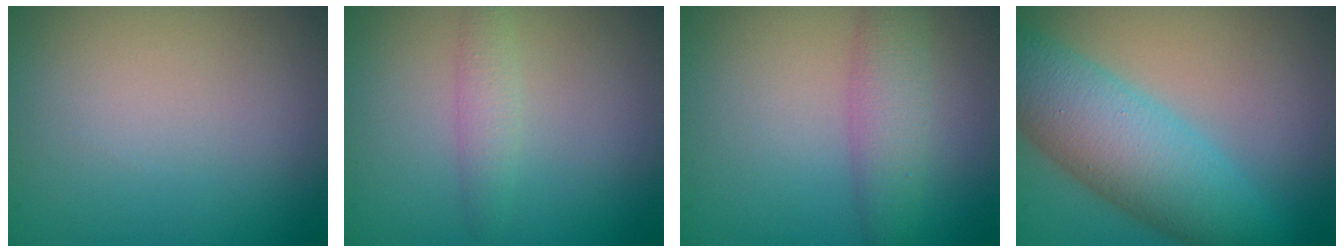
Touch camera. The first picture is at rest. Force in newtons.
{"total": 1.8, "press": 1.8, "slide": 0.1}
{"total": 3.4, "press": 3.4, "slide": 0.1}
{"total": 8.0, "press": 8.0, "slide": 0.1}